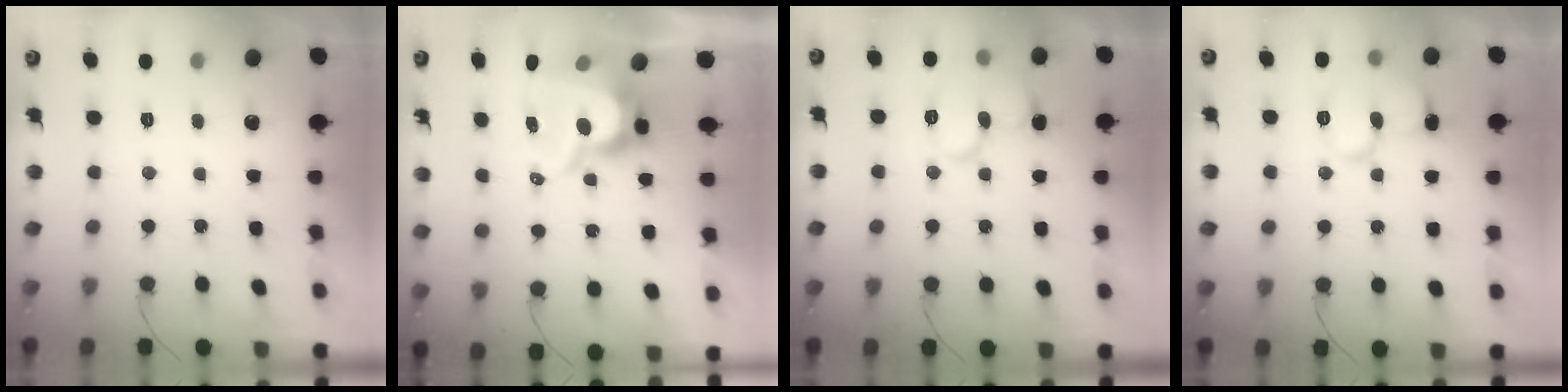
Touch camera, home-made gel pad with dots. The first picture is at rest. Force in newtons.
{"total": 11.8, "press": 11.8, "slide": 1.0}
{"total": 10.7, "press": 10.7, "slide": 0.8}
{"total": 10.5, "press": 10.5, "slide": 1.1}